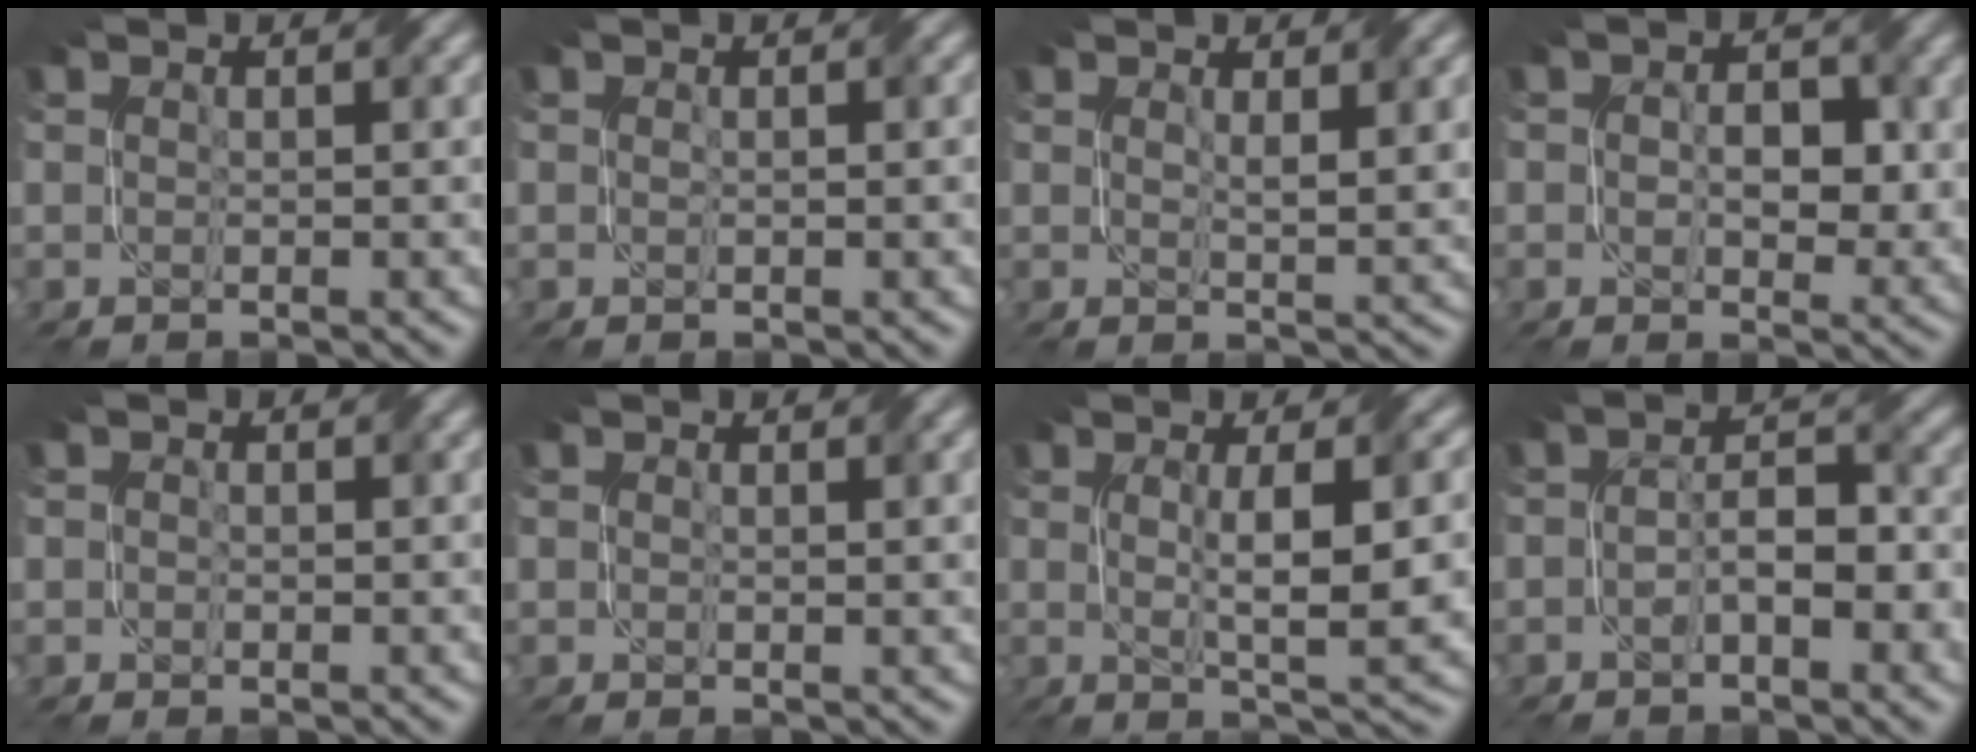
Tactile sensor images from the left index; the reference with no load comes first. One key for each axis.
{"total": 0.7, "fx": 0.0, "fy": 0.0, "fz": 0.7, "tx": -0.013, "ty": 0.001, "tz": 0.000}
{"total": 2.1, "fx": 1.1, "fy": 0.3, "fz": 1.8, "tx": -0.031, "ty": -0.002, "tz": 0.022}
{"total": 4.0, "fx": 0.1, "fy": 2.4, "fz": 3.3, "tx": -0.051, "ty": -0.004, "tz": 0.001}
{"total": 0.6, "fx": 0.1, "fy": 0.5, "fz": 0.4, "tx": -0.003, "ty": -0.003, "tz": -0.003}
{"total": 1.1, "fx": 0.4, "fy": 0.1, "fz": 1.0, "tx": -0.014, "ty": -0.001, "tz": 0.006}
{"total": 7.4, "fx": 0.2, "fy": 1.5, "fz": 7.2, "tx": -0.105, "ty": 0.004, "tz": 0.006}
{"total": 4.3, "fx": -1.4, "fy": 1.7, "fz": 3.8, "tx": -0.064, "ty": 0.007, "tz": -0.028}